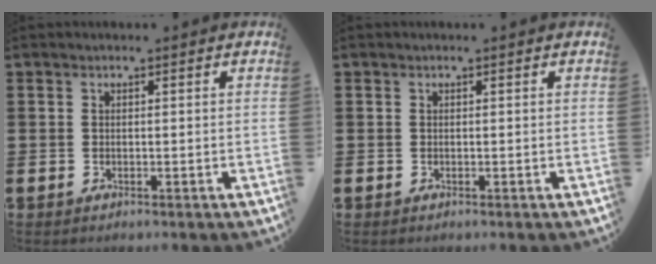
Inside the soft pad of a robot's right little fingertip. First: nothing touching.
{"total": 0.0}